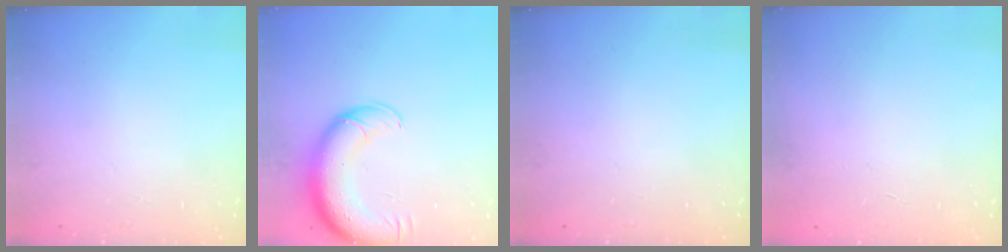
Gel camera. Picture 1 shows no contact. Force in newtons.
{"total": 13.5, "press": 13.1, "slide": 3.4}
{"total": 0.0}
{"total": 0.0}